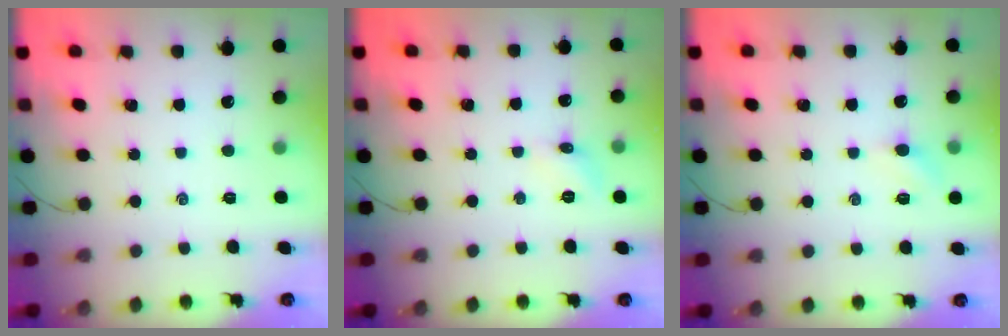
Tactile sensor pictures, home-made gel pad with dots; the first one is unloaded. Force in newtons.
{"total": 5.9, "press": 5.6, "slide": 1.8}
{"total": 4.6, "press": 4.3, "slide": 1.4}